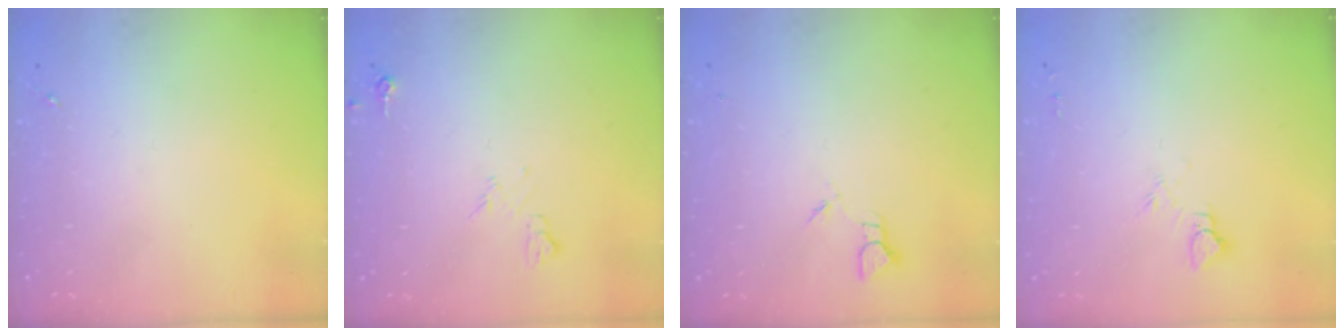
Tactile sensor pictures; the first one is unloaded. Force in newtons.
{"total": 6.4, "press": 6.3, "slide": 1.2}
{"total": 2.4, "press": 2.4, "slide": 0.2}
{"total": 3.7, "press": 3.7, "slide": 0.4}